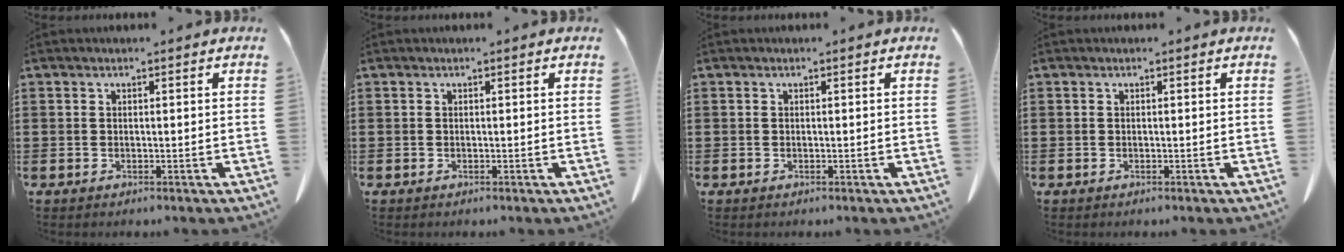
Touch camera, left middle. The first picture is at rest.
{"total": 0.0}
{"total": 0.0}
{"total": 0.0}